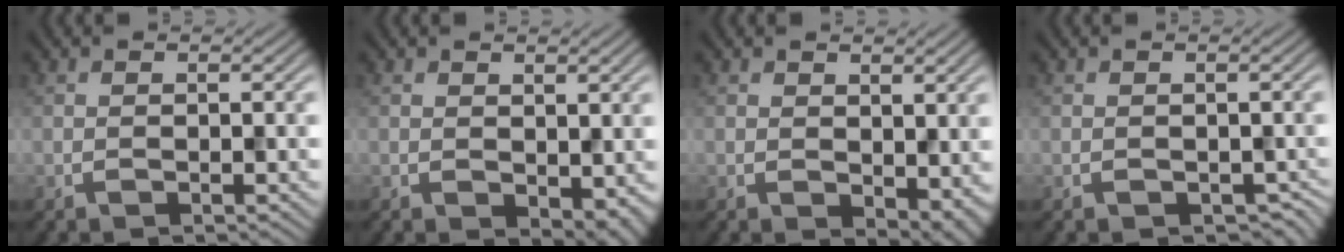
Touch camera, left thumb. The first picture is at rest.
{"total": 2.7, "force": [0.3, 1.7, 2.1], "torque": [-0.033, -0.009, 0.011]}
{"total": 3.7, "force": [0.3, 2.4, 2.8], "torque": [-0.045, -0.014, 0.011]}
{"total": 1.3, "force": [-0.5, 1.1, 0.6], "torque": [-0.018, -0.015, -0.003]}